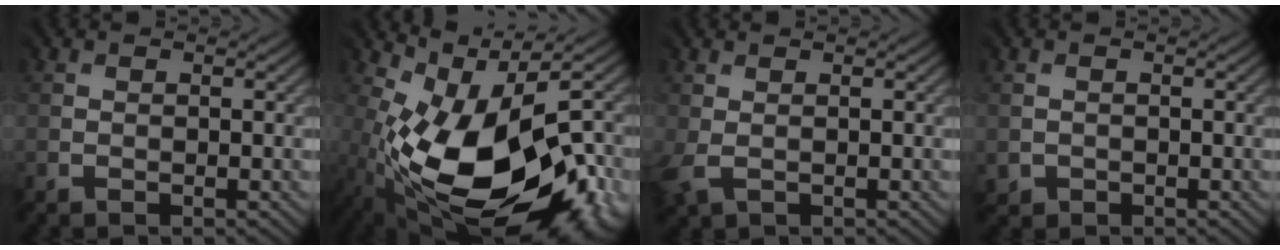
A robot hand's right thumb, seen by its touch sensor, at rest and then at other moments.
{"total": 16.8, "force": [-5.2, 8.1, 13.7], "torque": [-0.200, -0.011, -0.078]}
{"total": 1.2, "force": [0.5, 0.6, 0.9], "torque": [-0.031, 0.005, 0.006]}
{"total": 1.2, "force": [0.0, 0.9, -0.8], "torque": [0.019, -0.002, 0.000]}